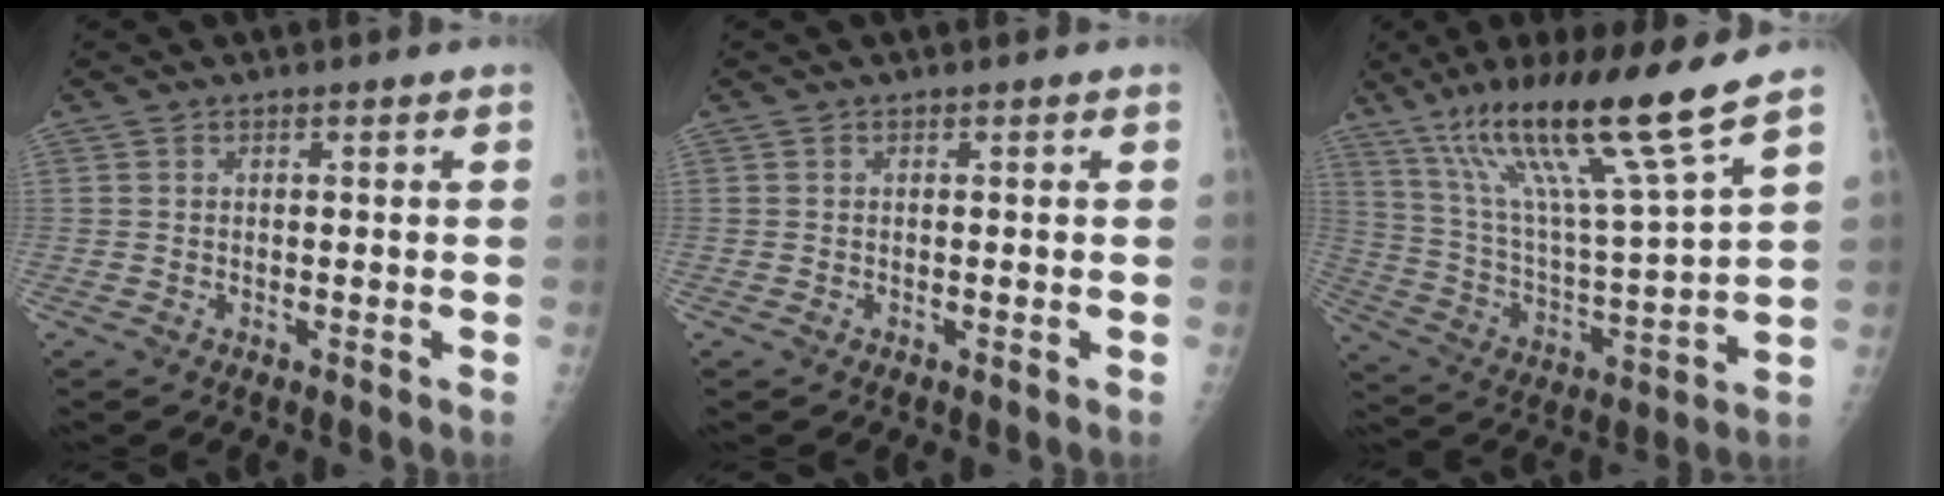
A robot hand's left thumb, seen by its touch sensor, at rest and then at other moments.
{"total": 0.0}
{"total": 19.4, "force": [13.2, 0.0, 14.3], "torque": [-0.236, -0.064, 0.239]}